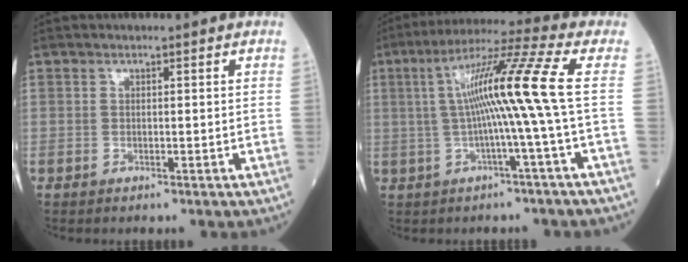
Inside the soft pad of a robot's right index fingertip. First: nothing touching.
{"total": 11.8, "force": [0.4, -2.3, 11.5], "torque": [-0.200, 0.022, 0.007]}